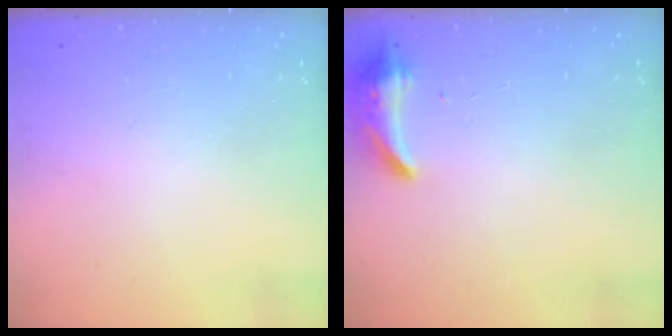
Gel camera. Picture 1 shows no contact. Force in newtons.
{"total": 7.7, "press": 7.6, "slide": 0.7}